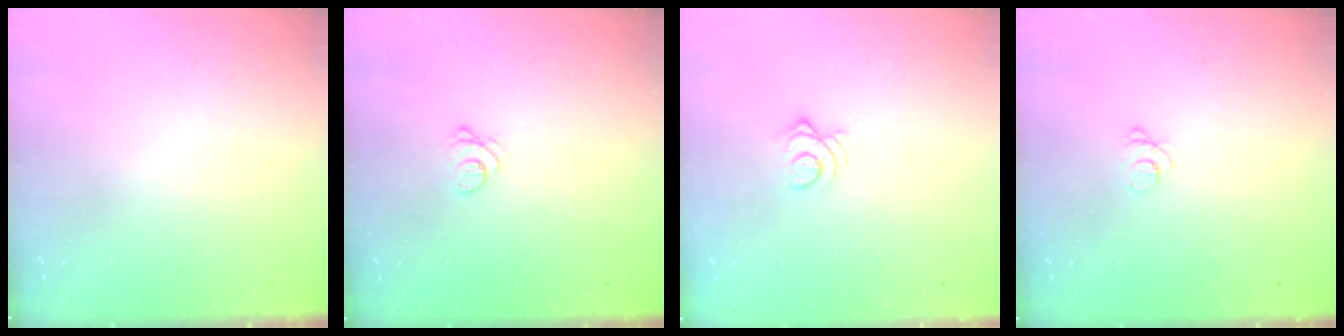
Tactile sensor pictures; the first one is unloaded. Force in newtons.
{"total": 3.2, "press": 3.2, "slide": 0.3}
{"total": 3.8, "press": 3.8, "slide": 0.0}
{"total": 2.4, "press": 2.3, "slide": 0.3}